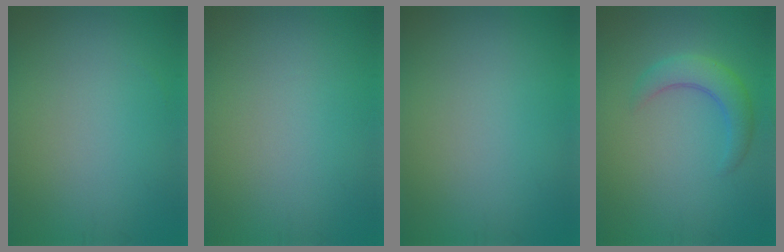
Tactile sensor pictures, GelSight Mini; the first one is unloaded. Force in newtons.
{"total": 0.0}
{"total": 0.0}
{"total": 3.3, "press": 3.3, "slide": 0.2}